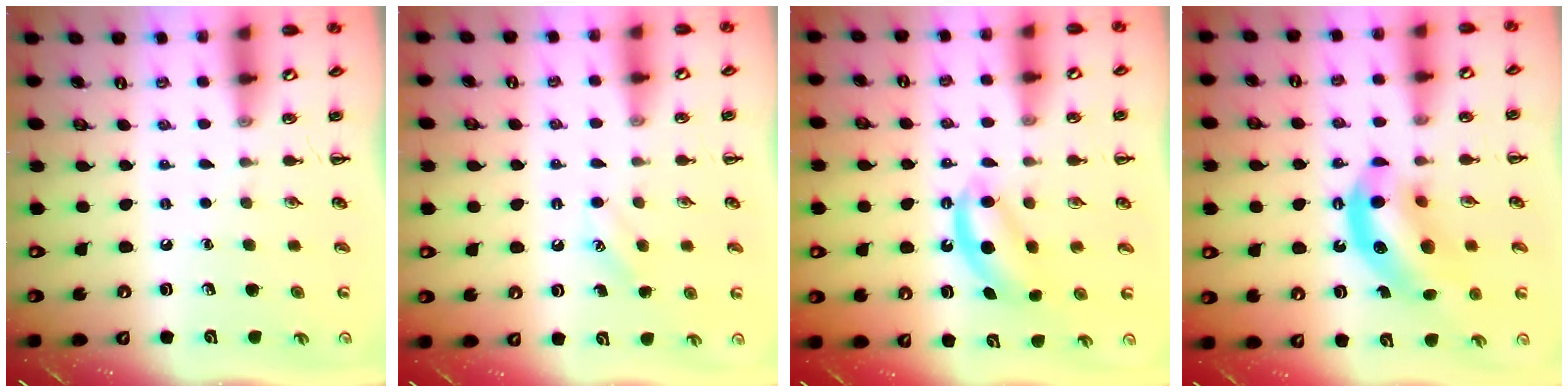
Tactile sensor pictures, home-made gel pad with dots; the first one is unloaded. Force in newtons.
{"total": 5.5, "press": 5.3, "slide": 1.4}
{"total": 5.8, "press": 5.6, "slide": 1.3}
{"total": 12.9, "press": 12.5, "slide": 3.3}